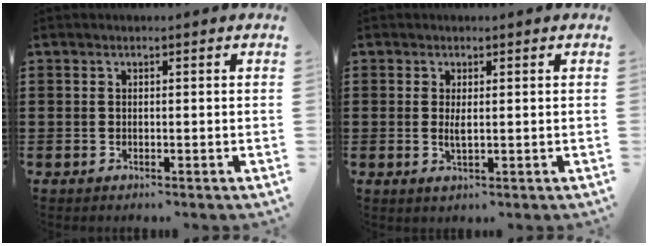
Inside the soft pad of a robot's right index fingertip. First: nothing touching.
{"total": 2.0, "force": [0.2, 0.3, 1.9], "torque": [-0.038, -0.004, 0.003]}